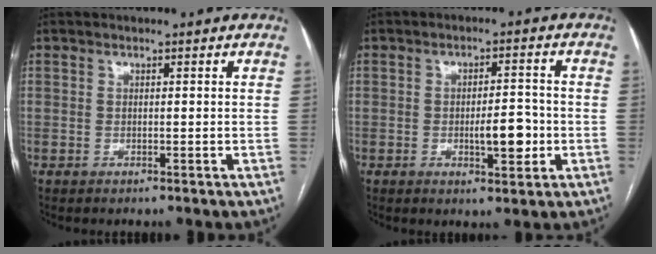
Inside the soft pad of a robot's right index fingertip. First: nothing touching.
{"total": 5.6, "force": [-1.3, 1.8, 5.2], "torque": [-0.077, 0.000, -0.015]}